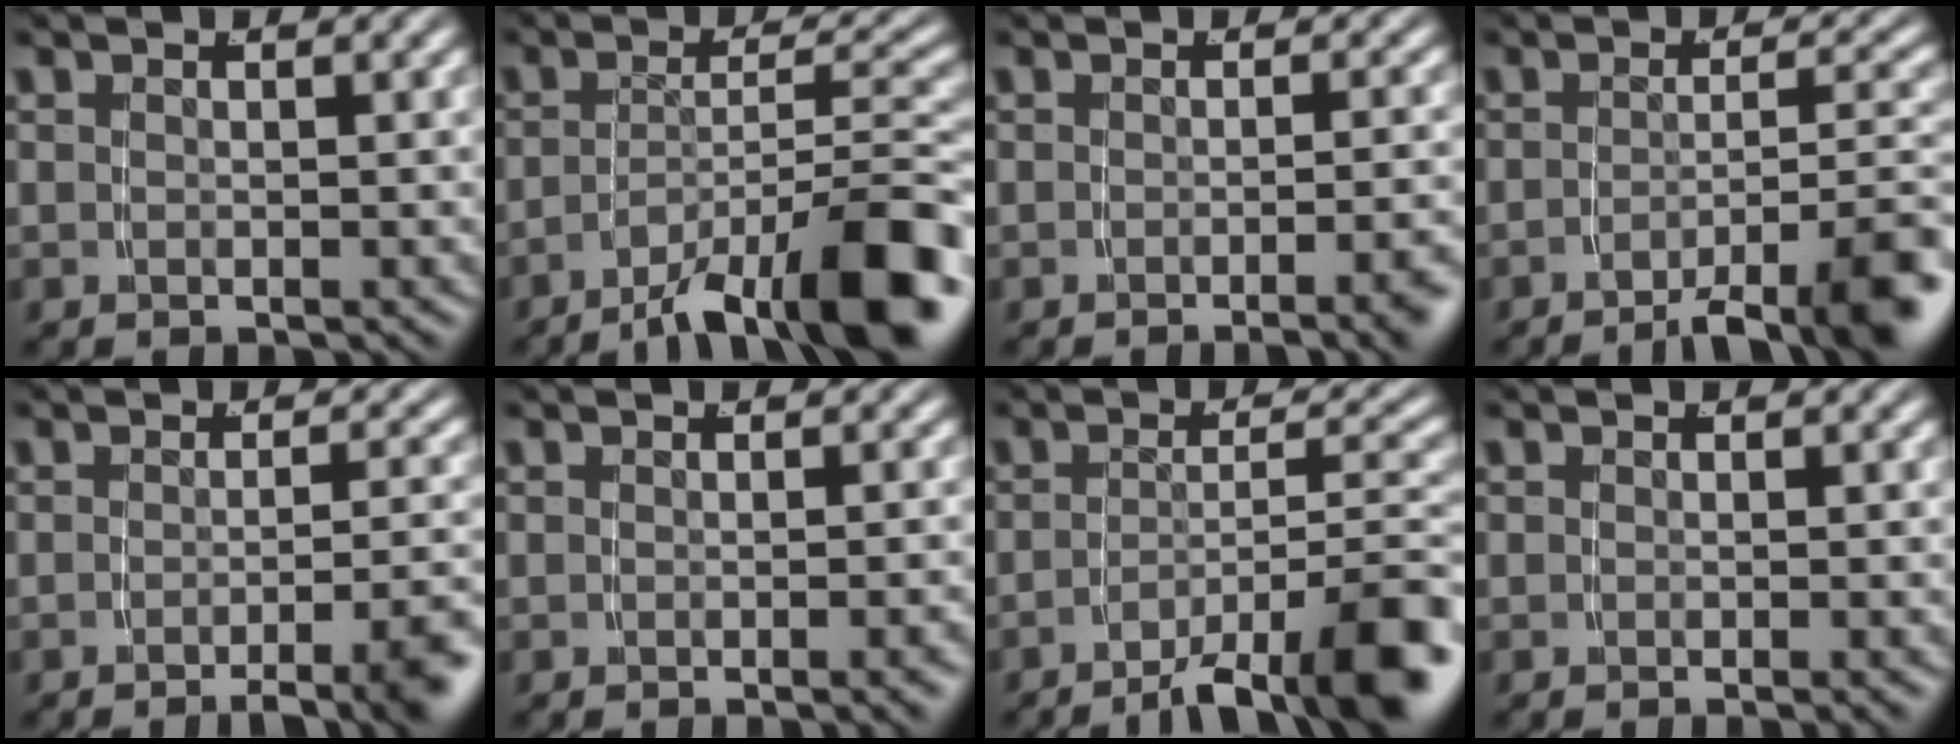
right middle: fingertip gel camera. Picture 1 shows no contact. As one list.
[{"total": 8.6, "force": [-5.1, 1.7, 6.7], "torque": [-0.088, -0.006, -0.074]}, {"total": 2.8, "force": [-2.0, -0.2, 1.9], "torque": [-0.017, 0.010, -0.037]}, {"total": 7.3, "force": [-4.8, 1.2, 5.3], "torque": [-0.062, -0.004, -0.075]}, {"total": 5.4, "force": [-3.6, 0.6, 3.9], "torque": [-0.036, 0.005, -0.060]}, {"total": 0.9, "force": [-0.7, -0.2, 0.6], "torque": [-0.010, 0.007, -0.013]}, {"total": 7.9, "force": [-5.0, 1.6, 5.9], "torque": [-0.075, -0.009, -0.073]}, {"total": 0.6, "force": [-0.4, -0.1, 0.4], "torque": [-0.005, 0.006, -0.009]}]